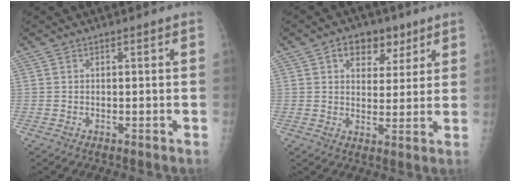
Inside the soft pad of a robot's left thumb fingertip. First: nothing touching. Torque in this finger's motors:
{"motor_torque": [0.18, 0.20, 0.34, -0.04, 0.11]}